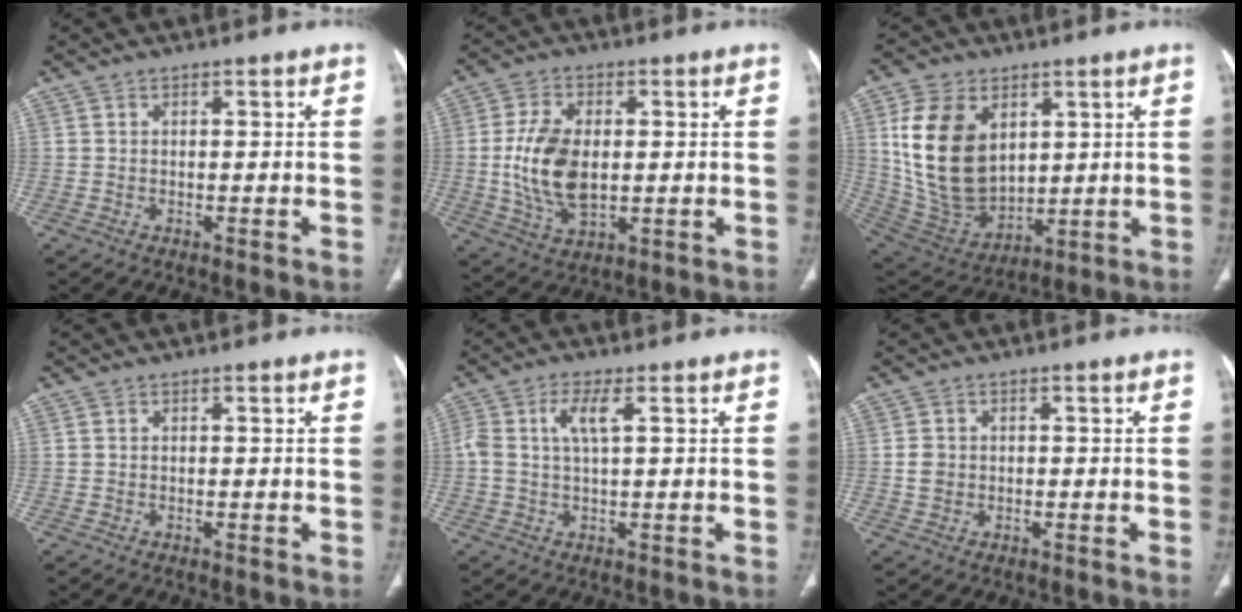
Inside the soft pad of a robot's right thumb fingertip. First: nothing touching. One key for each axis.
{"total": 12.1, "fx": 0.0, "fy": 7.2, "fz": 9.7, "tx": -0.188, "ty": -0.005, "tz": 0.009}
{"total": 18.7, "fx": 4.8, "fy": 12.7, "fz": 12.8, "tx": -0.219, "ty": -0.024, "tz": 0.117}
{"total": 0.0}
{"total": 4.7, "fx": 1.2, "fy": 1.4, "fz": 4.3, "tx": -0.106, "ty": 0.010, "tz": 0.026}
{"total": 2.4, "fx": -0.1, "fy": 2.1, "fz": 1.1, "tx": -0.014, "ty": 0.004, "tz": 0.000}